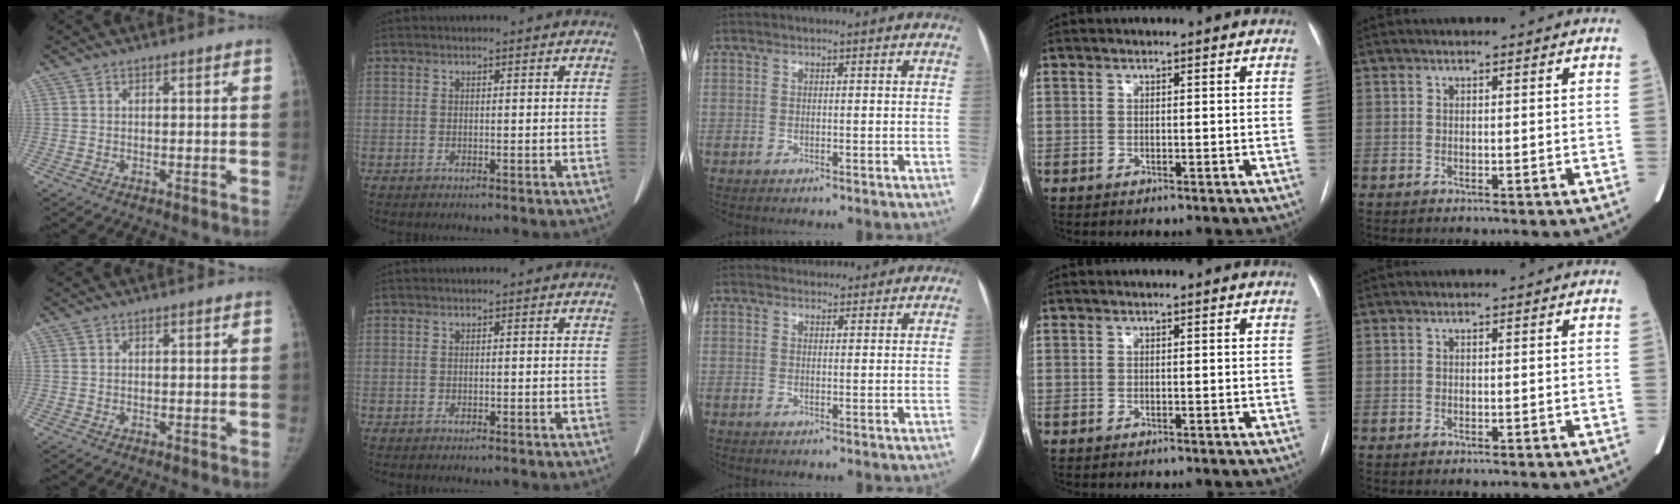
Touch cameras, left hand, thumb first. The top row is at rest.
{"middle": {"total": 4.9, "force": [4.5, 2.0, 0.3], "torque": [0.001, 0.017, 0.049]}}